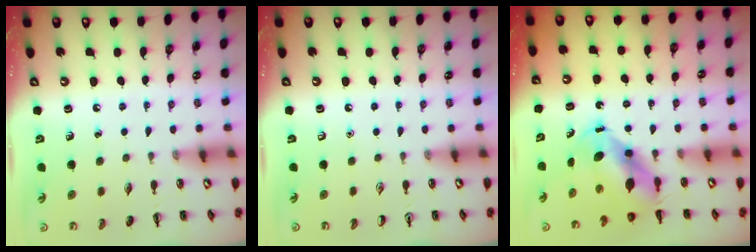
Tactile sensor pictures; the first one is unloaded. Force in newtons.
{"total": 0.0}
{"total": 6.3, "press": 6.1, "slide": 1.6}